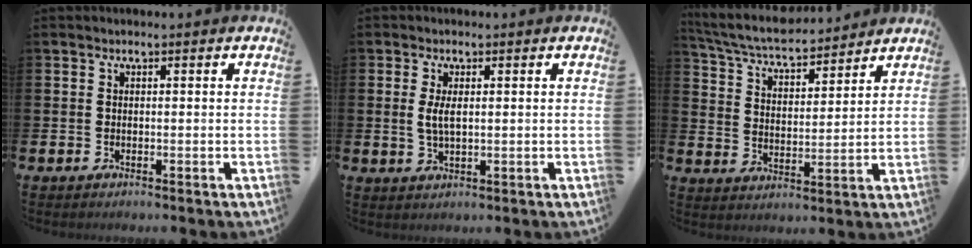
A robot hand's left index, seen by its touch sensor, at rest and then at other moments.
{"total": 2.7, "force": [0.6, 1.0, 2.4], "torque": [-0.041, 0.002, 0.007]}
{"total": 6.2, "force": [5.9, 1.0, 1.8], "torque": [-0.058, -0.041, 0.100]}